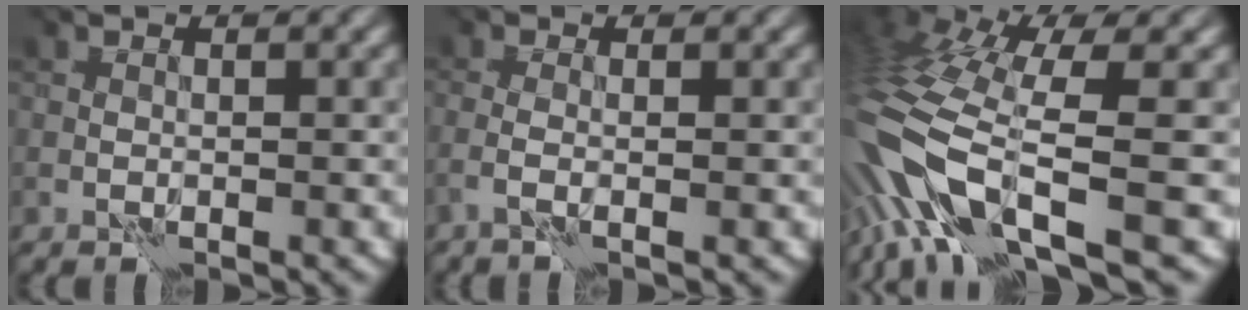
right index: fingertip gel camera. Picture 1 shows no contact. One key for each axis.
{"total": 1.5, "fx": -0.6, "fy": 0.5, "fz": 1.3, "tx": -0.044, "ty": -0.001, "tz": -0.015}
{"total": 12.6, "fx": -4.1, "fy": 4.4, "fz": 11.0, "tx": -0.258, "ty": -0.009, "tz": -0.060}